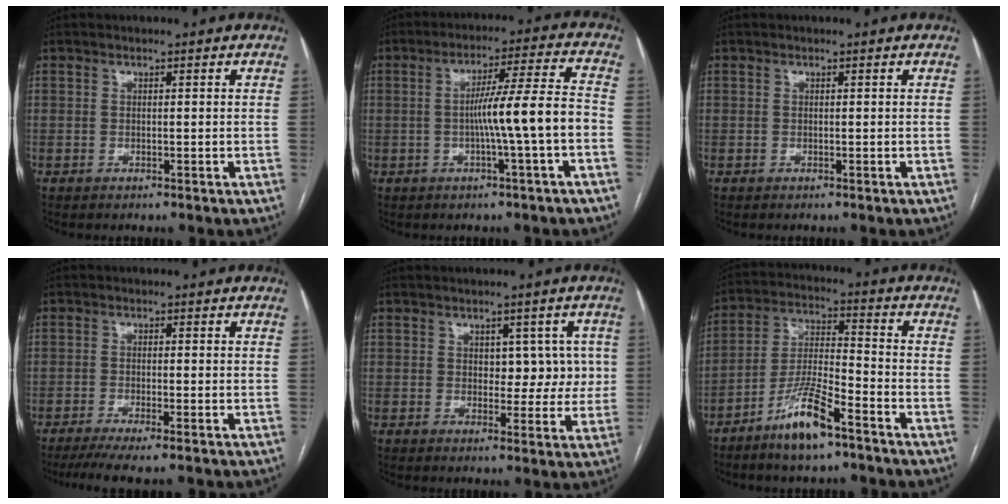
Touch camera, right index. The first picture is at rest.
{"total": 9.4, "force": [-2.1, -1.1, 9.1], "torque": [-0.149, 0.014, -0.031]}
{"total": 0.0}
{"total": 6.5, "force": [-5.1, 0.2, 4.1], "torque": [-0.064, -0.012, -0.082]}
{"total": 4.8, "force": [1.0, 3.1, 3.5], "torque": [-0.028, 0.011, 0.017]}
{"total": 10.2, "force": [-6.9, 1.6, 7.4], "torque": [-0.154, -0.014, -0.133]}